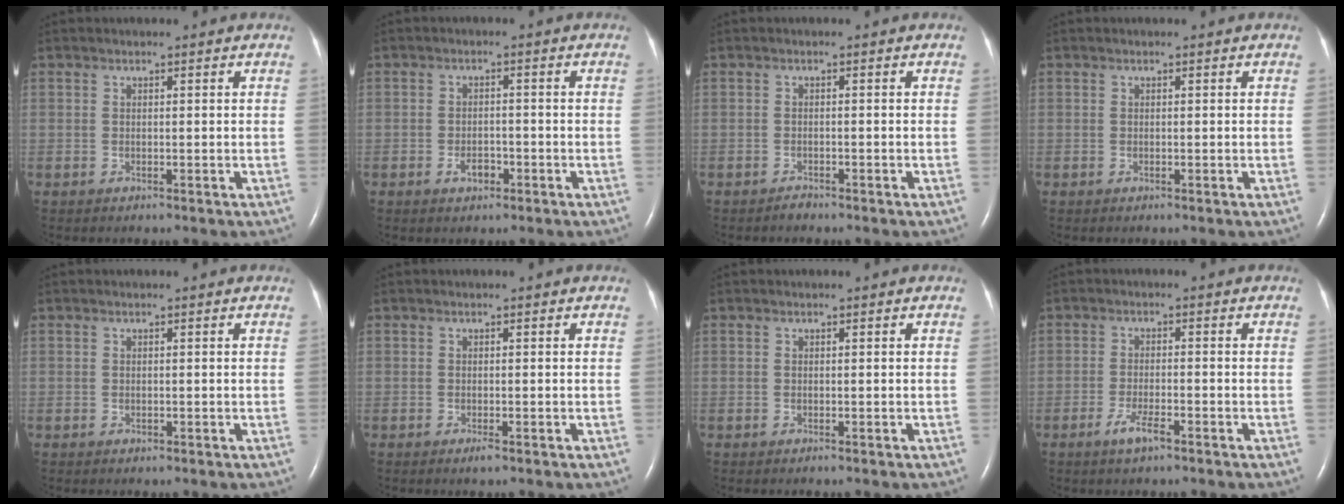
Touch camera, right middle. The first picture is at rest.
{"total": 2.6, "force": [-1.4, 1.5, 1.6], "torque": [-0.029, 0.003, -0.020]}
{"total": 0.7, "force": [-0.6, -0.1, 0.4], "torque": [-0.009, -0.001, -0.010]}
{"total": 0.0}
{"total": 0.0}
{"total": 0.8, "force": [-0.5, 0.1, 0.6], "torque": [-0.014, -0.002, -0.008]}
{"total": 0.0}
{"total": 3.4, "force": [-2.2, 0.5, 2.5], "torque": [-0.053, -0.003, -0.042]}